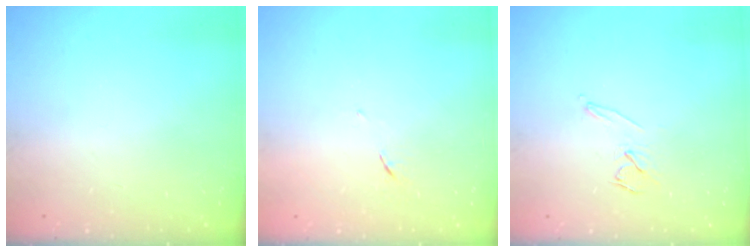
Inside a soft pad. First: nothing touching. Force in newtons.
{"total": 5.1, "press": 5.1, "slide": 0.4}
{"total": 7.4, "press": 6.8, "slide": 3.1}